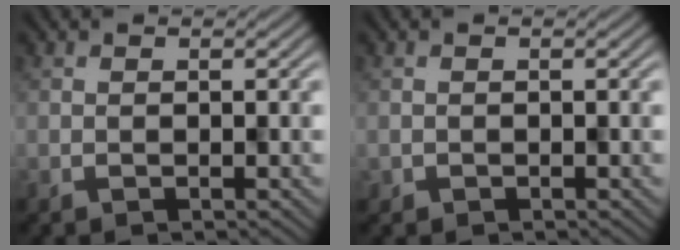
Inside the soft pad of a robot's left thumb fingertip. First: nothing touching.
{"total": 0.5, "force": [0.0, 0.4, -0.3], "torque": [0.006, -0.001, -0.001]}